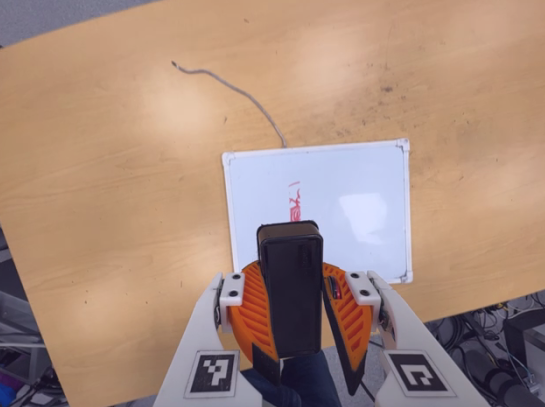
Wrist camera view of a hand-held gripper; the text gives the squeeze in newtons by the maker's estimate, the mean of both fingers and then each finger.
{"total": 11.2, "left": 11.0, "right": 11.4}